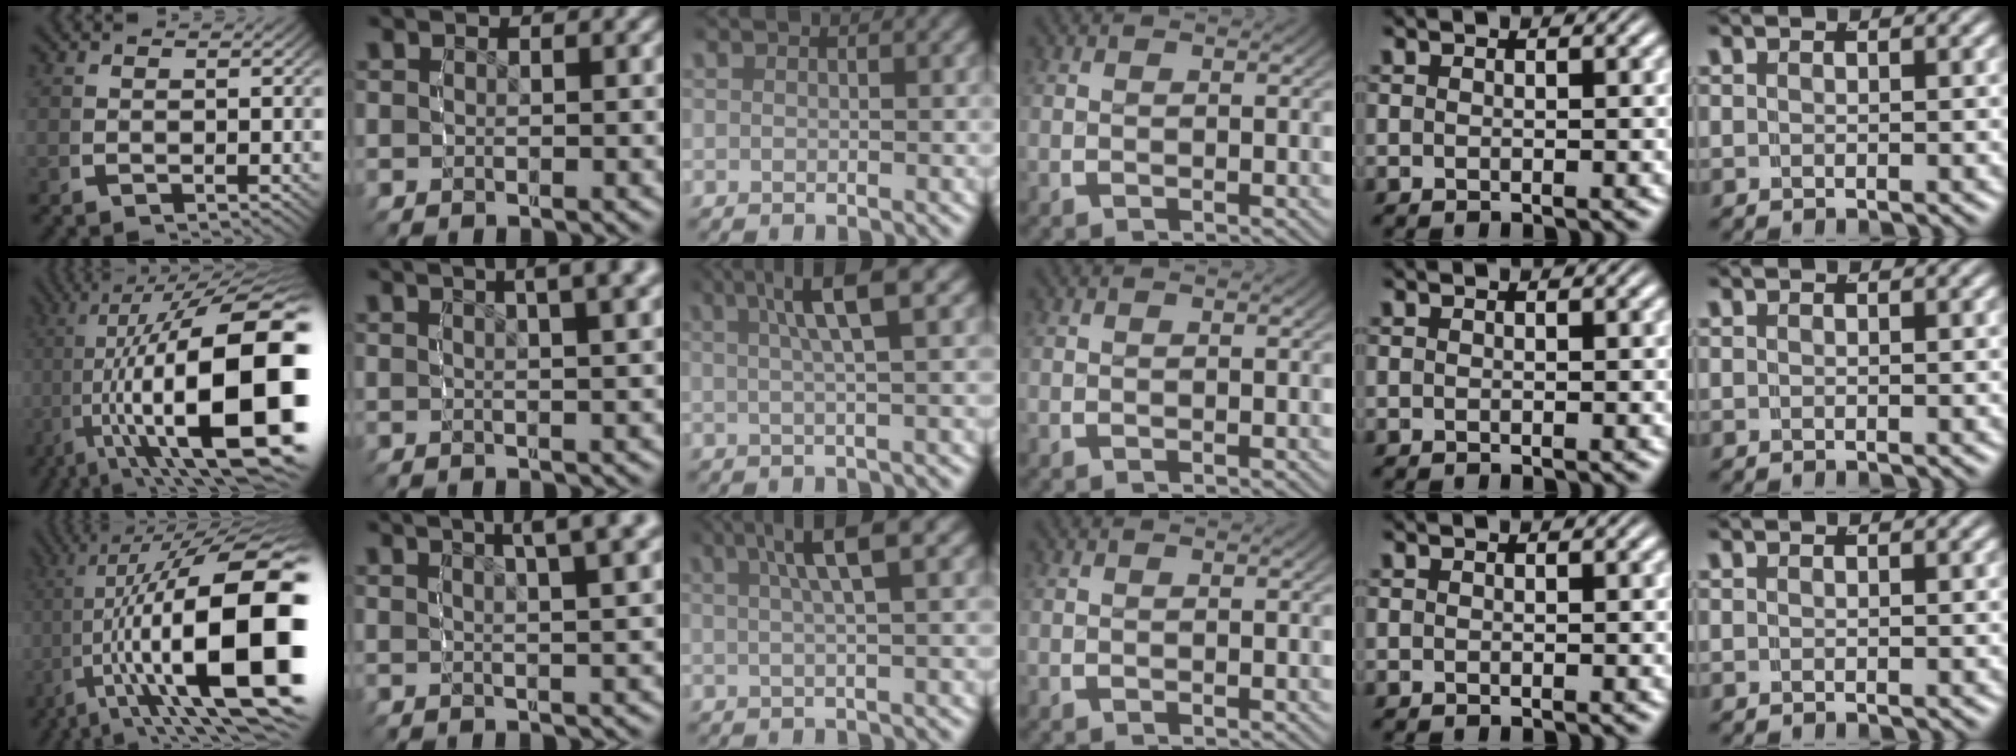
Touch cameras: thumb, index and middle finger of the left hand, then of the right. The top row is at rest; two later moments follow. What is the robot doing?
{"motion": "grasp_and_lifting", "object": "dispenser bottle"}